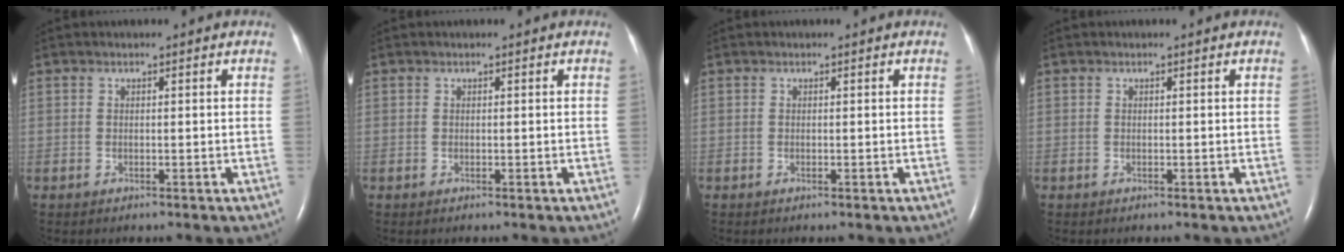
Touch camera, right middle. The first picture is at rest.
{"total": 0.0}
{"total": 0.0}
{"total": 0.0}